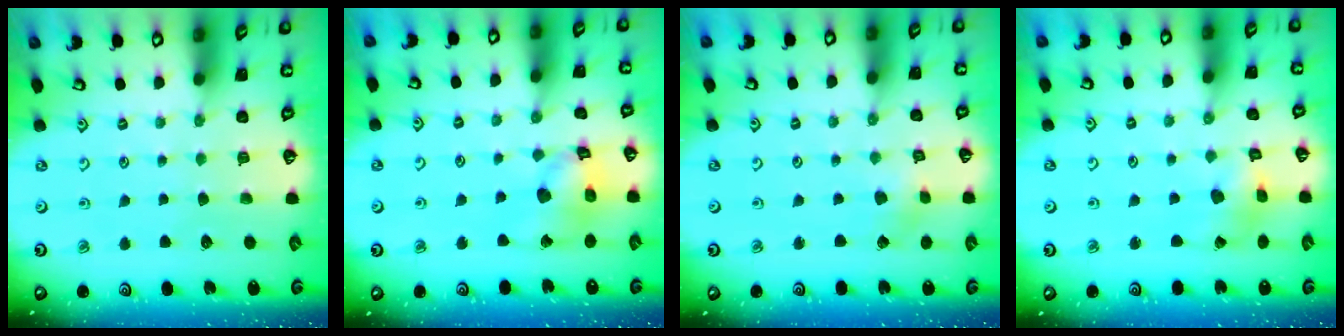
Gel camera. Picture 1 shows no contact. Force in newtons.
{"total": 14.3, "press": 14.1, "slide": 1.9}
{"total": 2.4, "press": 2.4, "slide": 0.3}
{"total": 5.9, "press": 5.9, "slide": 0.5}